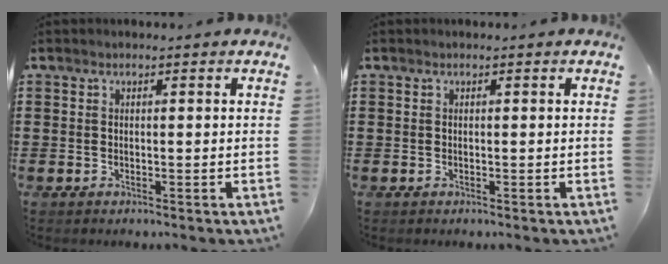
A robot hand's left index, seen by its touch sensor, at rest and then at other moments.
{"total": 0.0}